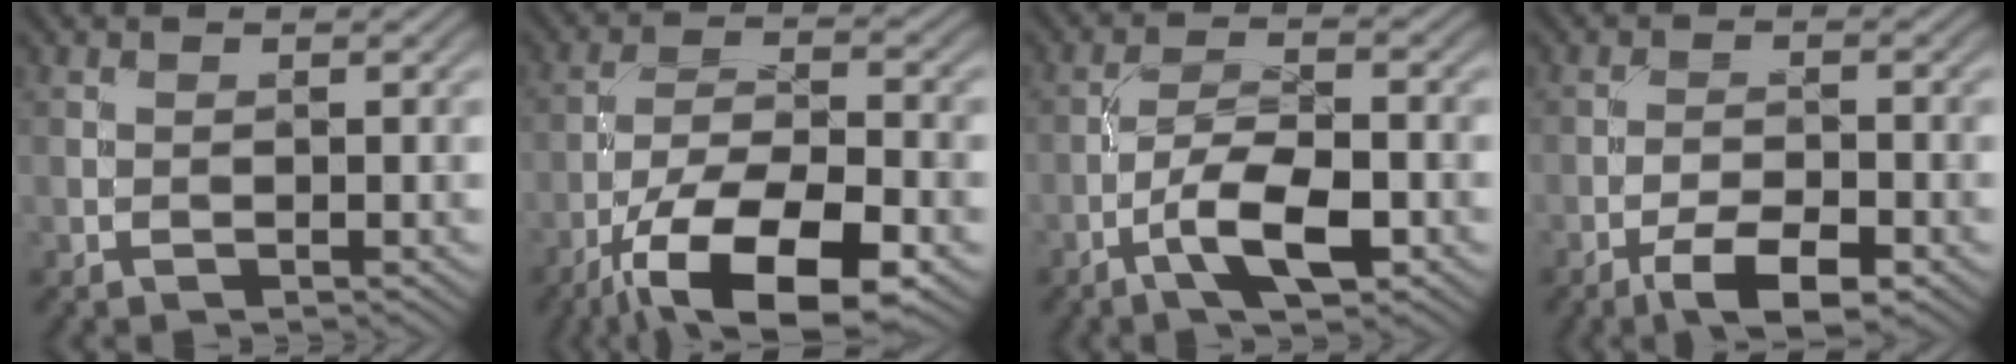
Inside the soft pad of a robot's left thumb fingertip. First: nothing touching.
{"total": 13.8, "force": [-7.8, 4.8, 10.3], "torque": [-0.191, -0.012, -0.142]}
{"total": 6.4, "force": [-3.1, 1.8, 5.3], "torque": [-0.102, 0.010, -0.063]}
{"total": 5.7, "force": [-3.5, 1.8, 4.1], "torque": [-0.072, 0.004, -0.061]}